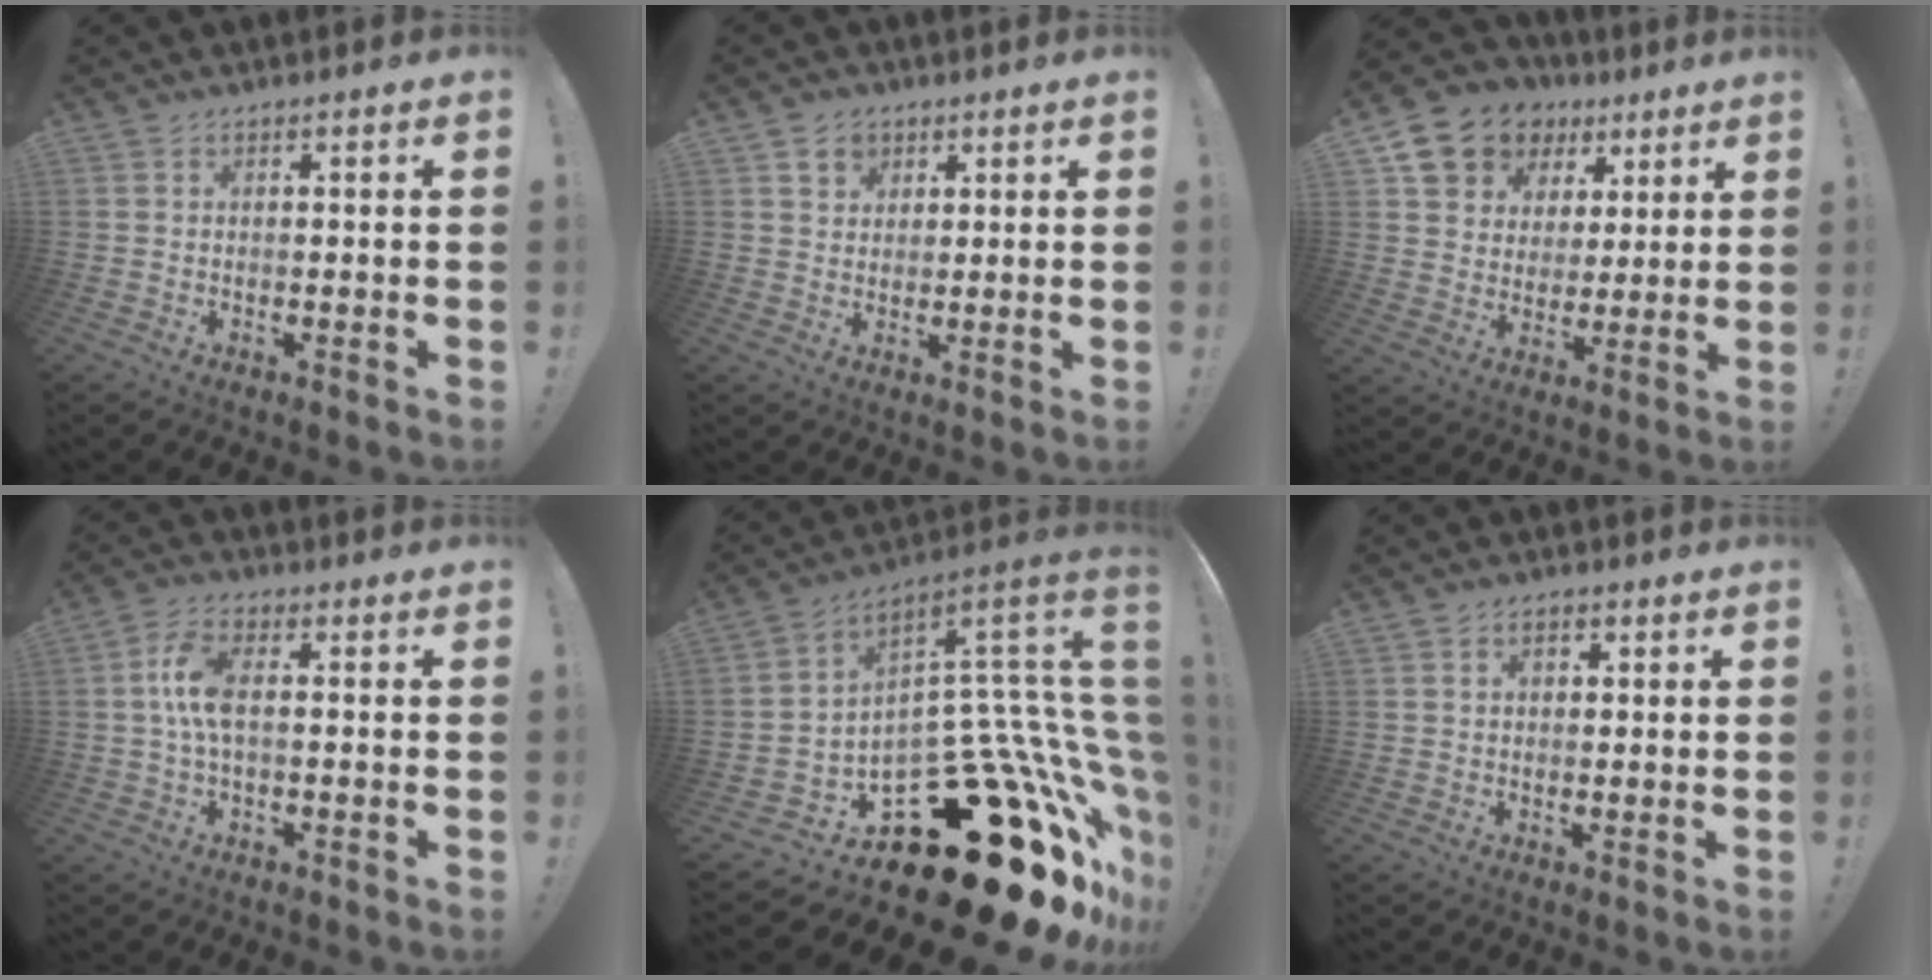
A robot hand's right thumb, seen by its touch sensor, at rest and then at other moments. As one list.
[{"total": 5.0, "force": [2.8, 3.9, 1.2], "torque": [-0.006, -0.013, 0.050]}, {"total": 12.8, "force": [7.4, 9.8, 3.9], "torque": [-0.064, -0.045, 0.151]}, {"total": 8.7, "force": [0.5, 3.7, 7.8], "torque": [-0.156, 0.003, 0.012]}, {"total": 29.9, "force": [-14.8, 14.5, 21.6], "torque": [-0.188, -0.002, -0.179]}, {"total": 2.5, "force": [0.8, 1.8, 1.6], "torque": [-0.016, 0.000, 0.011]}]